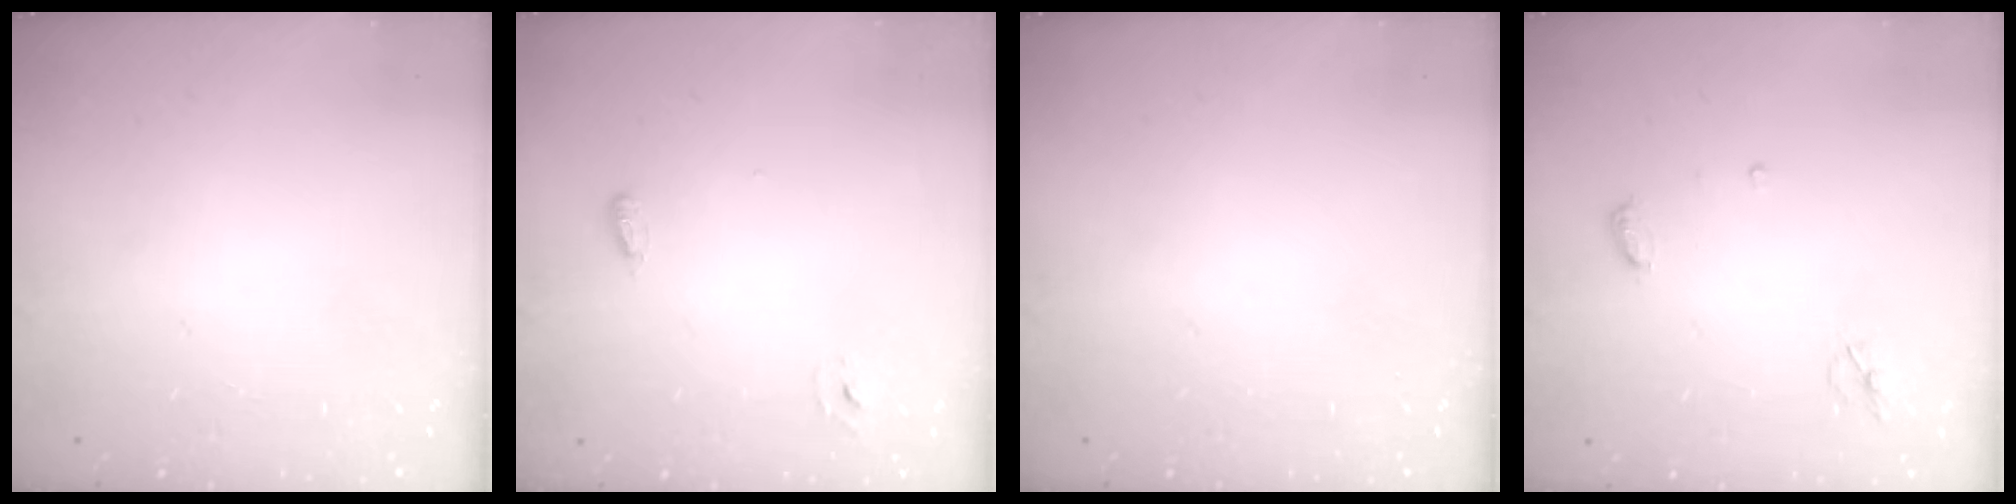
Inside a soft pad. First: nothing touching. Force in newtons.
{"total": 2.6, "press": 2.5, "slide": 0.6}
{"total": 0.0}
{"total": 4.7, "press": 4.6, "slide": 0.5}